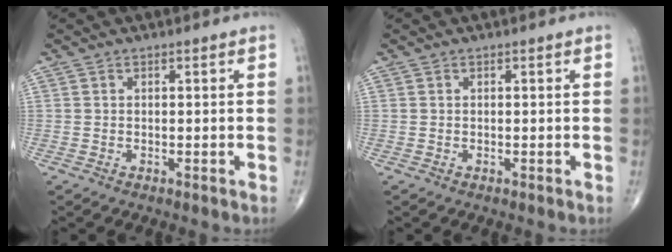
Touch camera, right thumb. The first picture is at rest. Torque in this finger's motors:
{"motor_torque": [0.01, 0.01, 0.00, 0.00, 0.02]}